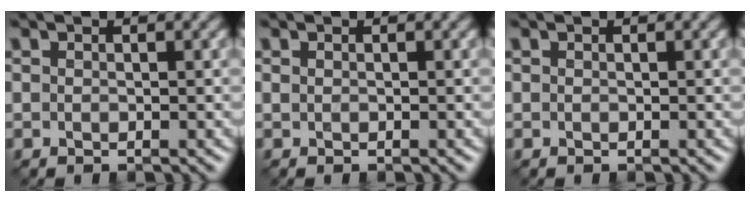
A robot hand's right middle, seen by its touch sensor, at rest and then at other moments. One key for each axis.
{"total": 0.0}
{"total": 0.0}